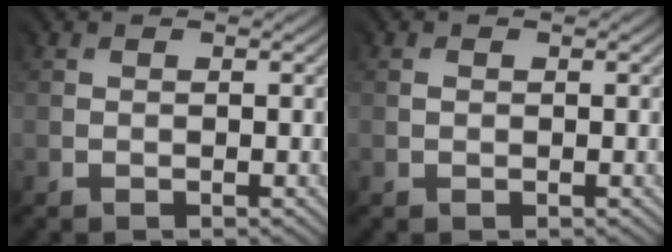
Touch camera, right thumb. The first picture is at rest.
{"total": 0.6, "force": [0.3, 0.5, 0.0], "torque": [0.001, 0.000, 0.008]}